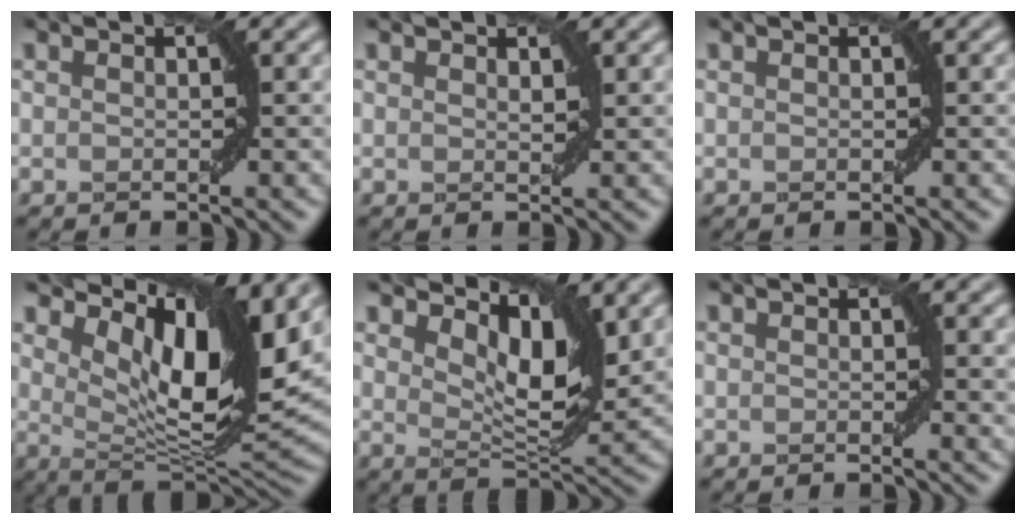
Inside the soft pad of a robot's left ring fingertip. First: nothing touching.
{"total": 0.6, "force": [0.6, 0.1, 0.2], "torque": [-0.004, -0.002, 0.012]}
{"total": 0.0}
{"total": 12.2, "force": [5.6, 4.2, 10.0], "torque": [-0.157, 0.000, 0.103]}
{"total": 6.0, "force": [3.1, 2.5, 4.5], "torque": [-0.074, -0.011, 0.047]}
{"total": 1.3, "force": [0.4, 0.2, 1.2], "torque": [-0.008, -0.004, 0.007]}